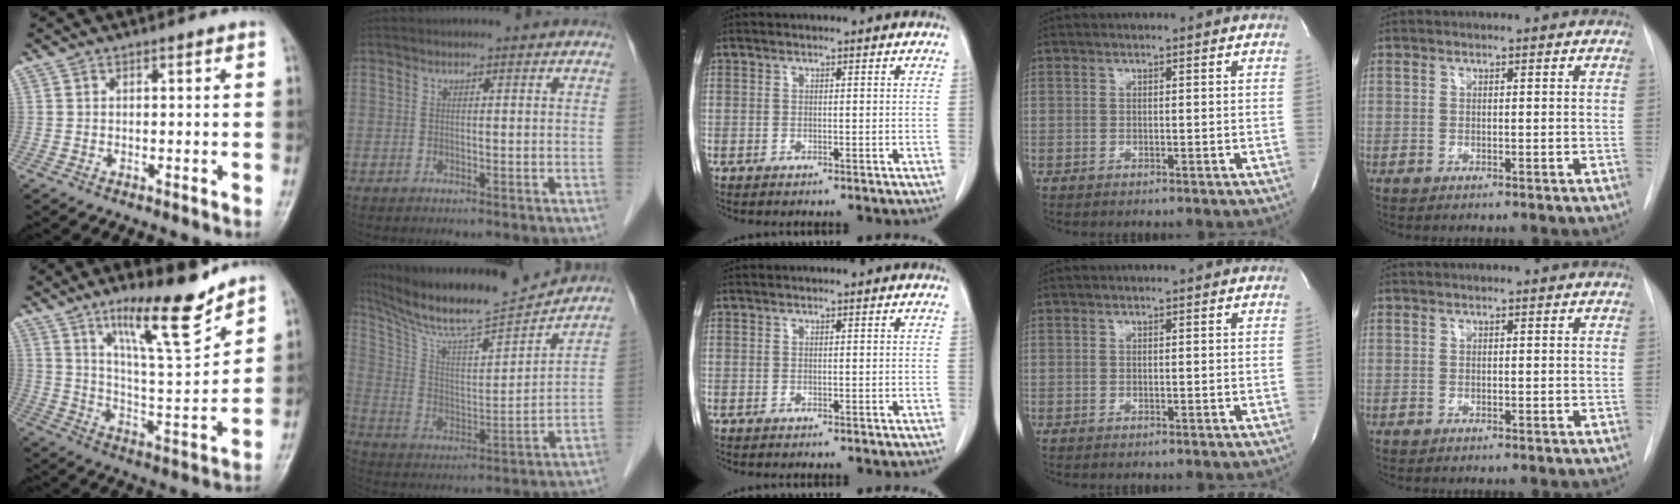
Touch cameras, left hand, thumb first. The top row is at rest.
{"thumb": {"total": 15.4, "force": [10.8, 2.9, 10.6], "torque": [-0.157, -0.076, 0.189]}, "index": {"total": 17.2, "force": [15.7, 0.0, 6.8], "torque": [-0.131, 0.000, 0.267]}}